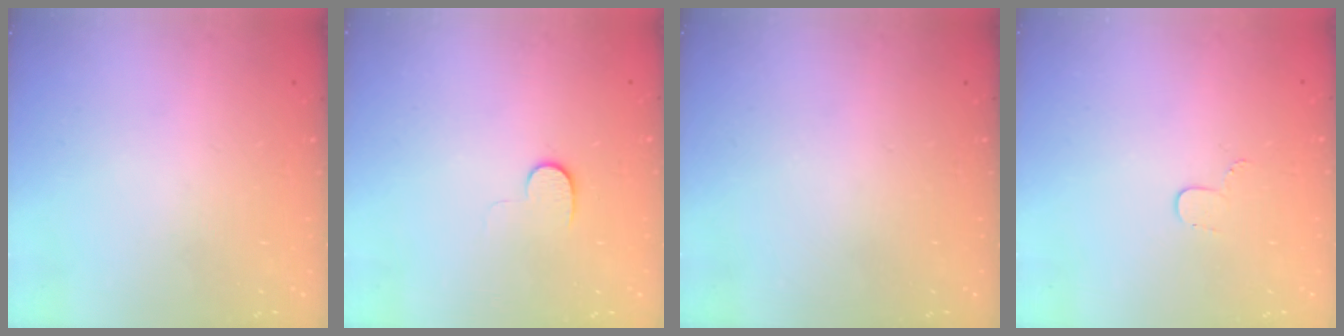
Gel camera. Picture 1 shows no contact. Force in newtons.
{"total": 6.8, "press": 6.7, "slide": 1.0}
{"total": 0.0}
{"total": 3.5, "press": 3.5, "slide": 0.4}